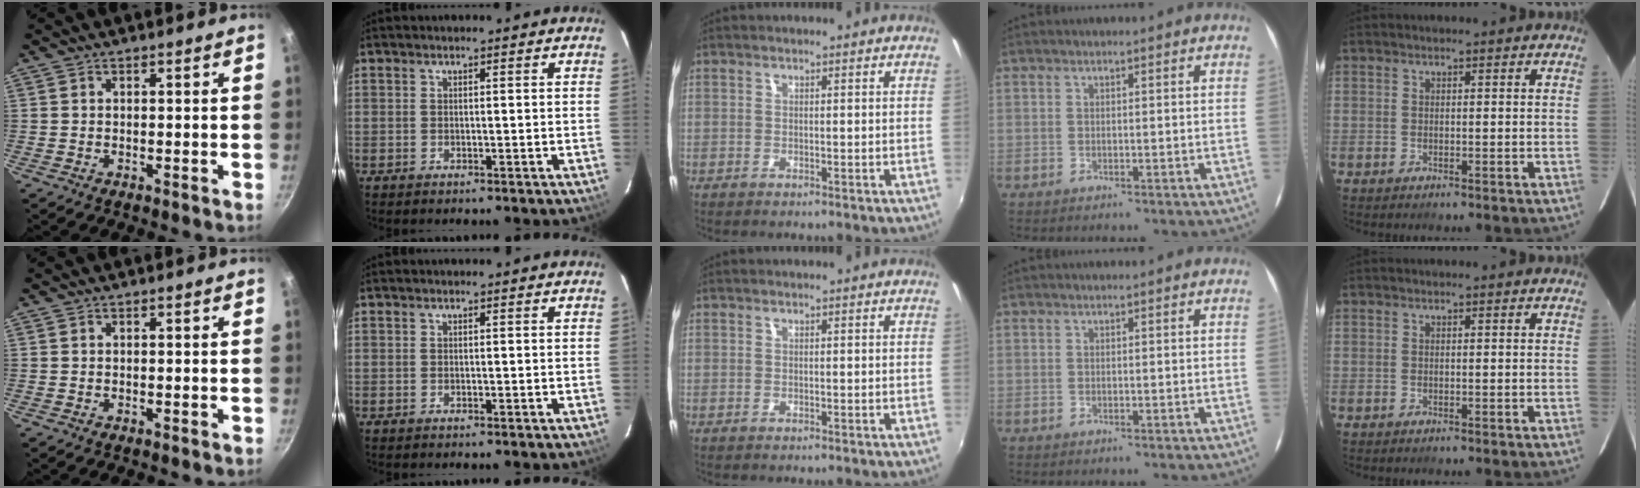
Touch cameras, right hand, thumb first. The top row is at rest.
{}